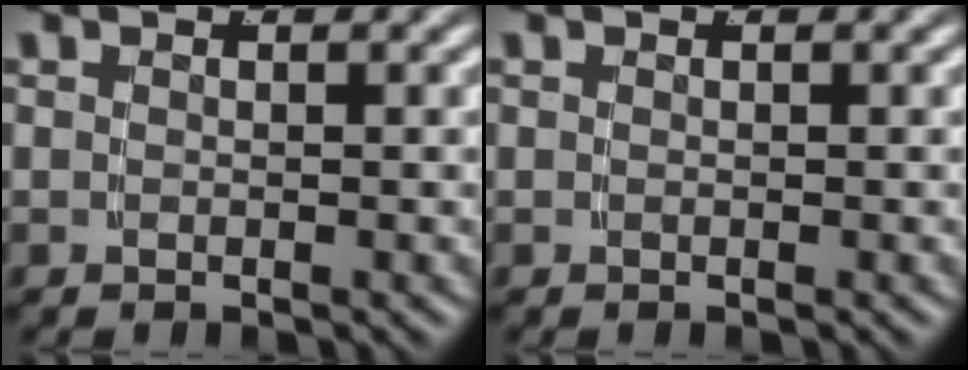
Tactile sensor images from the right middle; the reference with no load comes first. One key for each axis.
{"total": 0.0}